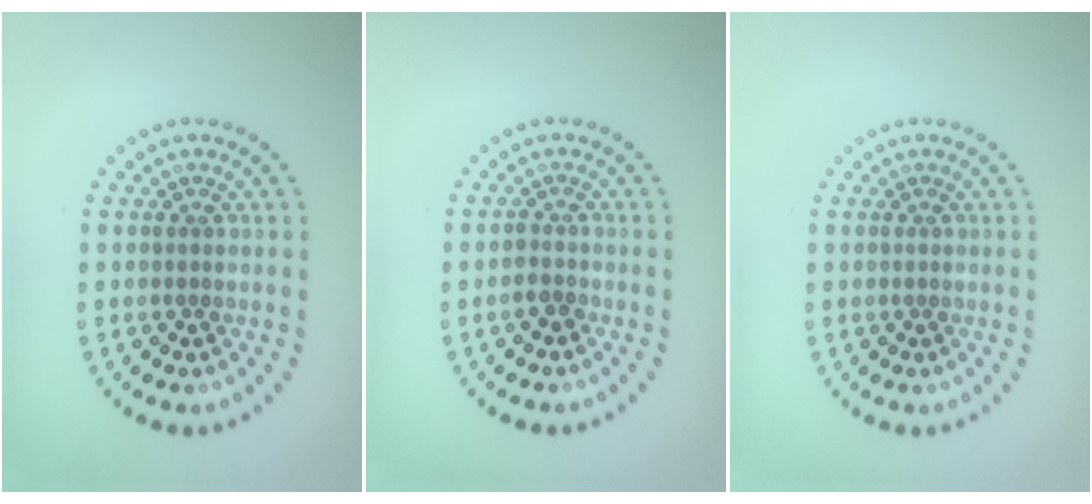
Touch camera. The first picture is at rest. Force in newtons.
{"total": 1.3, "press": 1.1, "slide": 0.7}
{"total": 0.0}